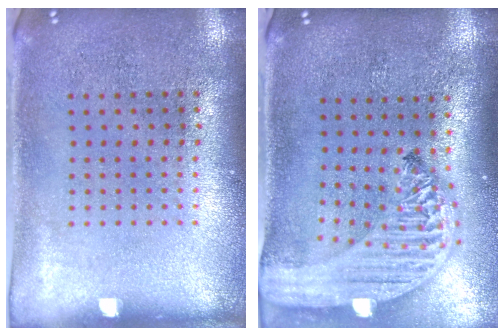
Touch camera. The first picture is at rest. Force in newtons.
{"total": 3.2, "press": 2.5, "slide": 1.9}